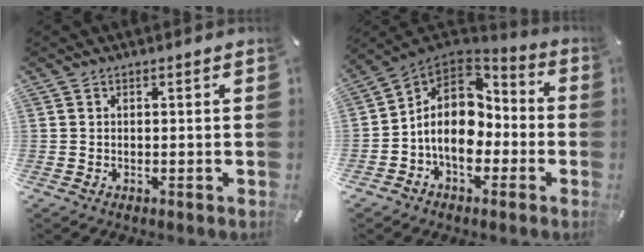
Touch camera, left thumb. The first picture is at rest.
{"total": 13.3, "force": [-1.5, 10.2, 8.3], "torque": [-0.165, 0.003, -0.028]}